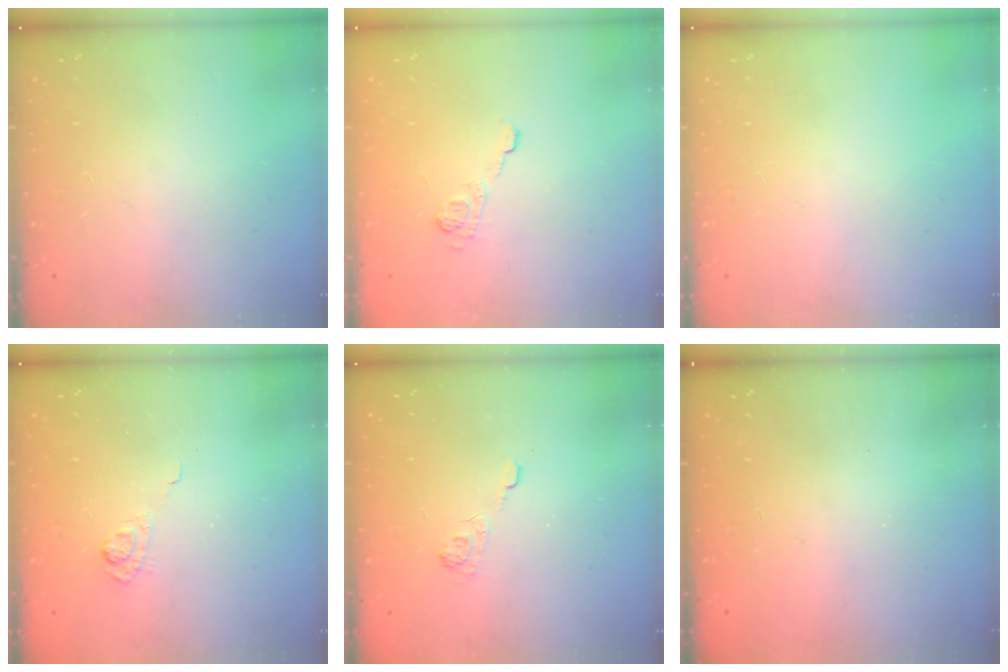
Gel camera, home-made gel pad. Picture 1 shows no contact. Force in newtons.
{"total": 9.1, "press": 9.0, "slide": 1.4}
{"total": 0.0}
{"total": 3.8, "press": 3.5, "slide": 1.6}
{"total": 3.7, "press": 3.4, "slide": 1.4}
{"total": 2.3, "press": 2.2, "slide": 0.8}